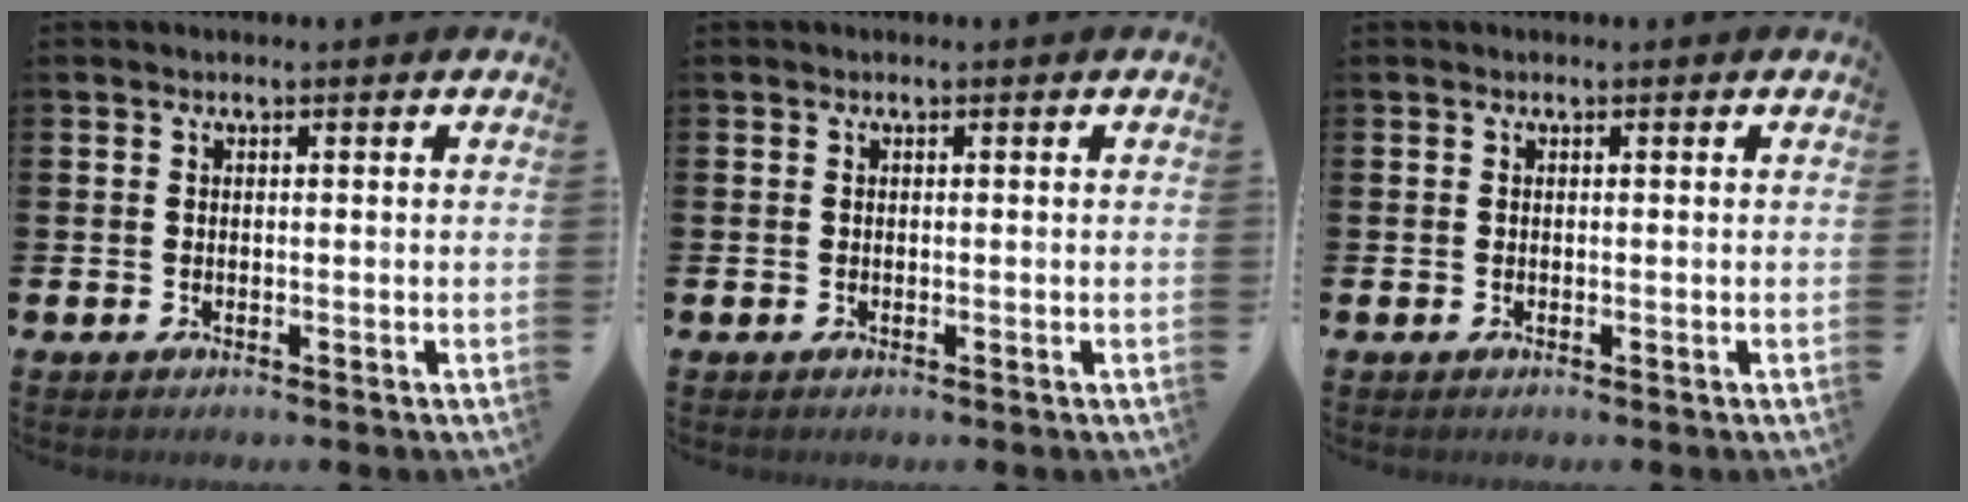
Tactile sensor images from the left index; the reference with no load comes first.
{"total": 0.0}
{"total": 0.0}